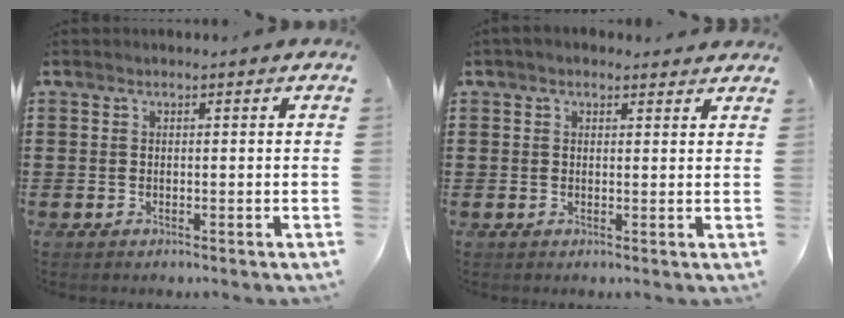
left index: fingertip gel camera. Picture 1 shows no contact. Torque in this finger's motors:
{"motor_torque": [1.28, -0.86, 0.95, 0.08]}